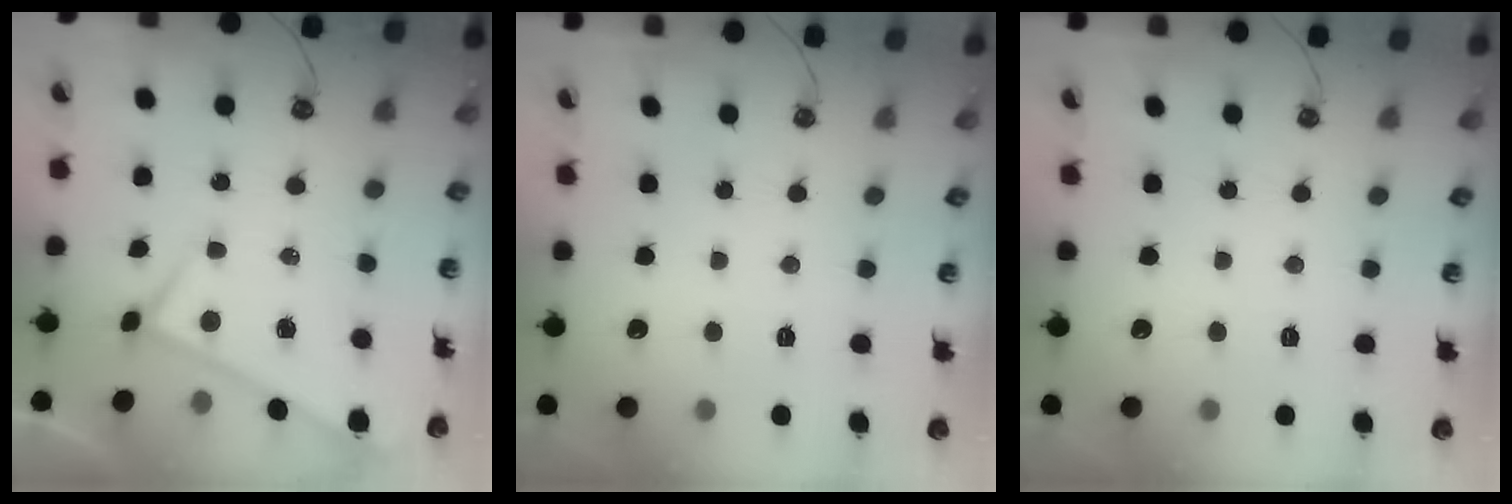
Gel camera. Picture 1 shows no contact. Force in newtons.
{"total": 0.0}
{"total": 0.0}